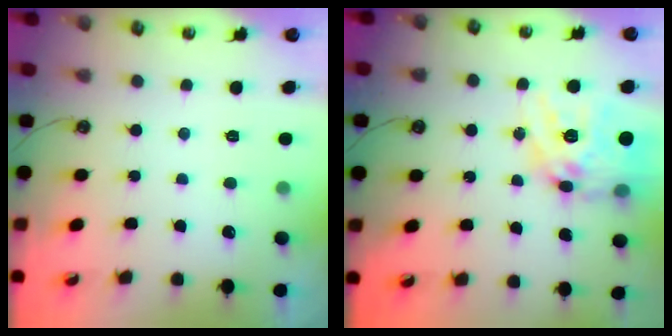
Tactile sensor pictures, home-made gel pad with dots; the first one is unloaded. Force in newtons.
{"total": 19.1, "press": 19.0, "slide": 1.8}